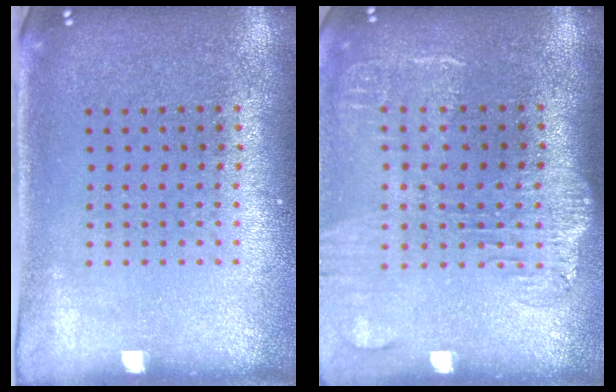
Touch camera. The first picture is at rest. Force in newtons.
{"total": 1.9, "press": 1.6, "slide": 1.1}